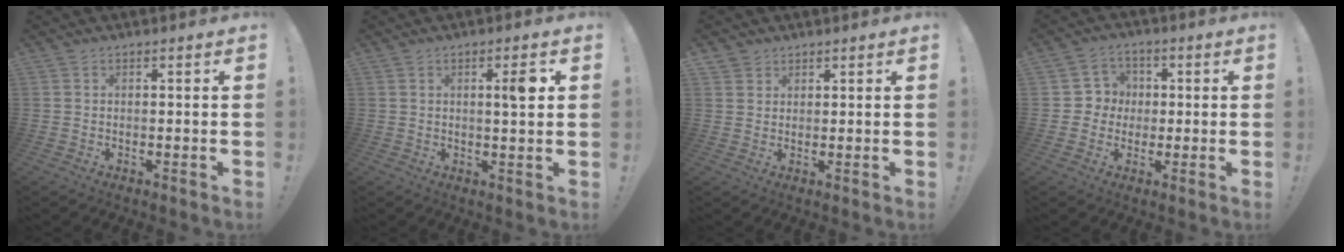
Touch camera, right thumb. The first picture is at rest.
{"total": 5.0, "force": [1.4, 0.8, 4.7], "torque": [-0.064, -0.008, 0.012]}
{"total": 2.5, "force": [1.8, 1.8, -0.1], "torque": [0.005, -0.012, 0.033]}
{"total": 6.6, "force": [-0.5, 6.5, 1.1], "torque": [-0.013, 0.012, -0.006]}